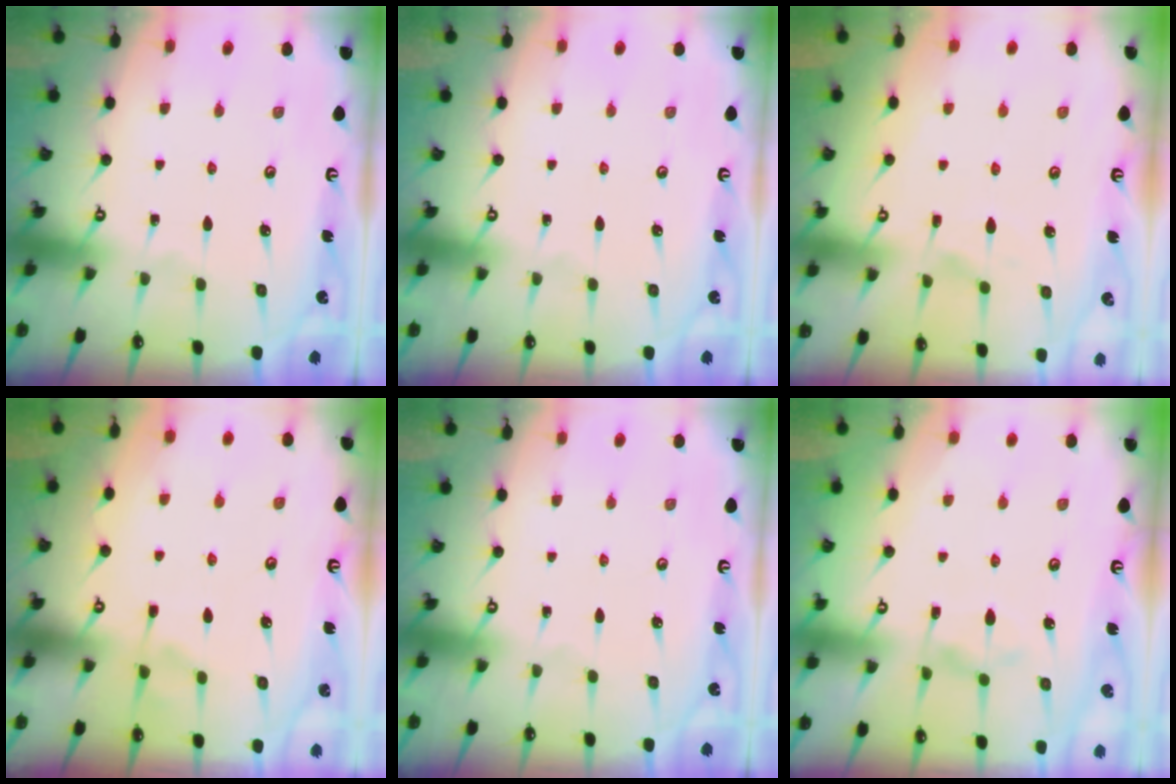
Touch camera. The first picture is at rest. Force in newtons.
{"total": 0.0}
{"total": 1.9, "press": 1.4, "slide": 1.3}
{"total": 0.9, "press": 0.2, "slide": 0.9}
{"total": 0.0}
{"total": 2.3, "press": 2.0, "slide": 1.2}